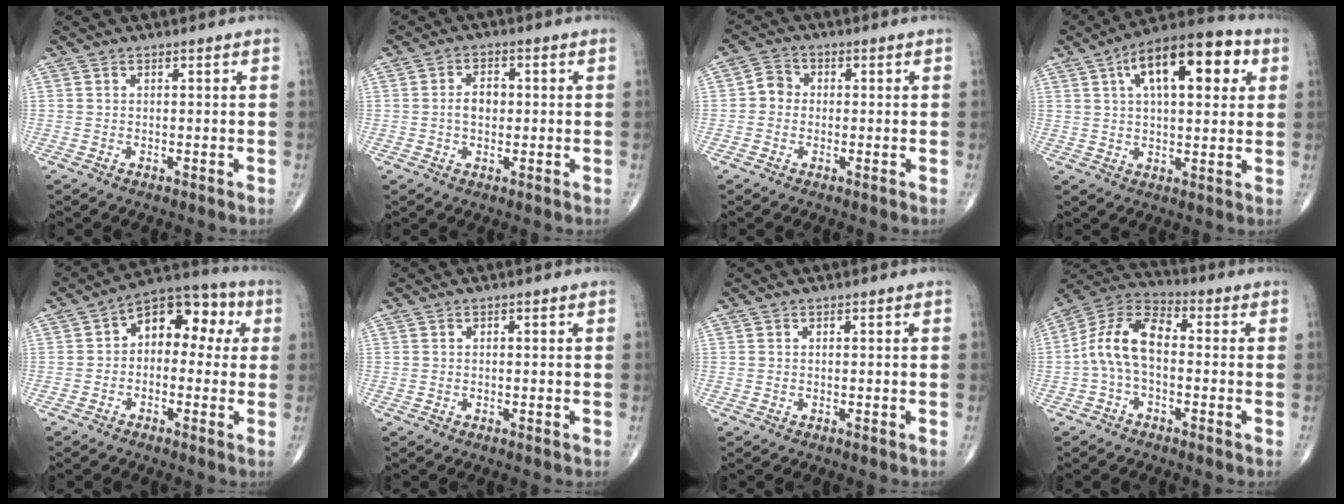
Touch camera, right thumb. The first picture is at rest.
{"total": 4.3, "force": [0.0, 2.8, 3.2], "torque": [-0.051, 0.010, -0.003]}
{"total": 3.5, "force": [-0.3, 3.1, 1.5], "torque": [-0.008, 0.009, -0.015]}
{"total": 17.8, "force": [6.1, 7.9, 14.7], "torque": [-0.202, 0.013, 0.086]}
{"total": 11.3, "force": [1.5, 7.3, 8.5], "torque": [-0.075, 0.042, 0.004]}
{"total": 0.0}
{"total": 0.0}
{"total": 10.7, "force": [-0.9, 6.0, 8.9], "torque": [-0.170, 0.036, -0.029]}